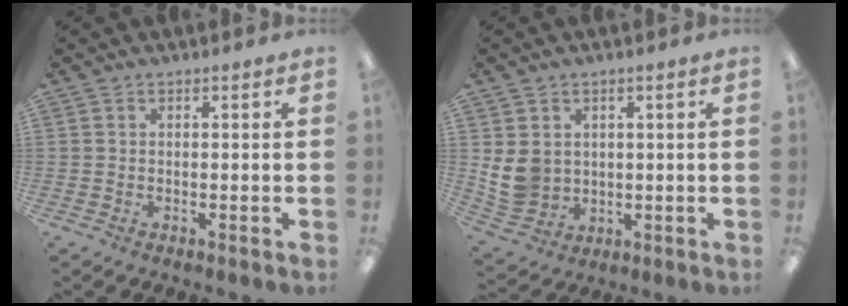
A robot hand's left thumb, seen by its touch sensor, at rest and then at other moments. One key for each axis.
{"total": 7.4, "fx": 1.4, "fy": 6.4, "fz": 3.3, "tx": -0.075, "ty": 0.001, "tz": 0.031}